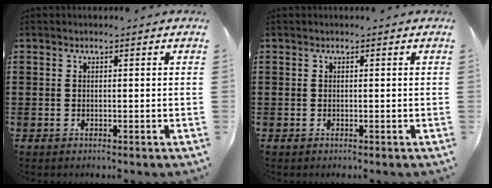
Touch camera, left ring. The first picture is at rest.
{"total": 0.0}